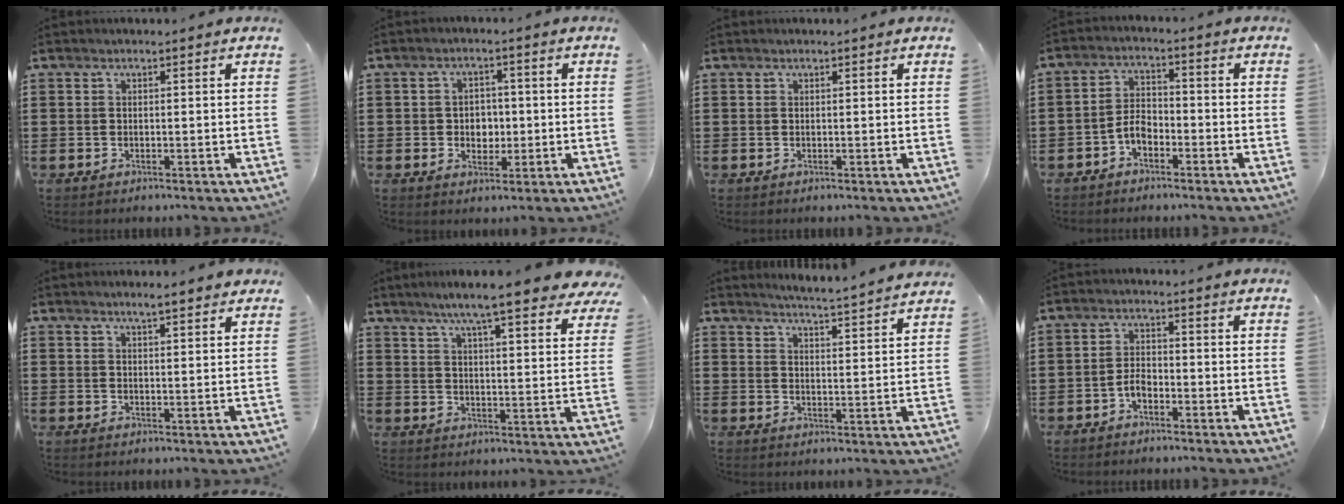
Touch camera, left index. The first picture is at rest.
{"total": 3.5, "force": [-0.3, 2.9, 2.0], "torque": [-0.040, 0.004, -0.012]}
{"total": 0.0}
{"total": 3.8, "force": [-2.4, 1.9, 2.3], "torque": [-0.057, 0.006, -0.052]}
{"total": 2.7, "force": [2.4, 0.2, 1.3], "torque": [-0.031, 0.003, 0.042]}
{"total": 8.2, "force": [6.9, 0.1, 4.4], "torque": [-0.093, -0.031, 0.114]}
{"total": 4.2, "force": [4.1, -1.1, 0.3], "torque": [-0.024, -0.034, 0.067]}
{"total": 2.7, "force": [-1.6, 1.2, 1.7], "torque": [-0.049, 0.001, -0.037]}